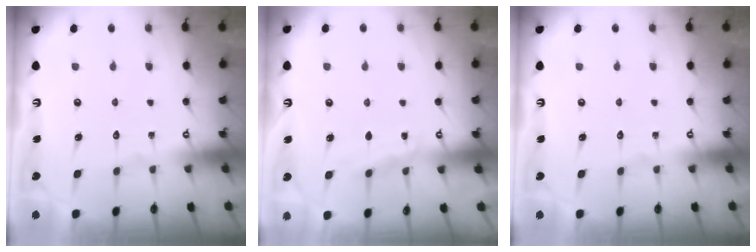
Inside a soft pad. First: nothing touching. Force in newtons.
{"total": 5.1, "press": 5.0, "slide": 0.6}
{"total": 0.0}